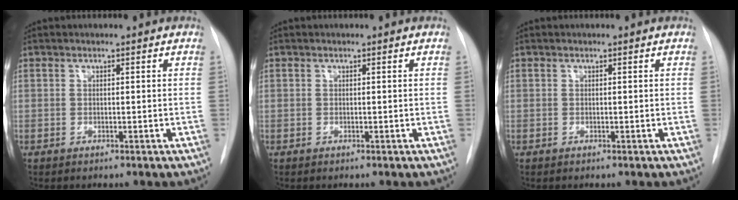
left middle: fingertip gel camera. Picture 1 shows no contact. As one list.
[{"total": 0.0}, {"total": 0.0}]